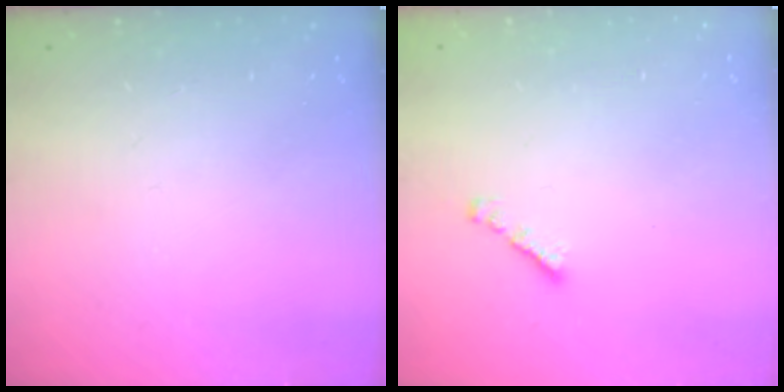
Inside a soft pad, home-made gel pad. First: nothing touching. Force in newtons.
{"total": 1.0, "press": 0.8, "slide": 0.5}